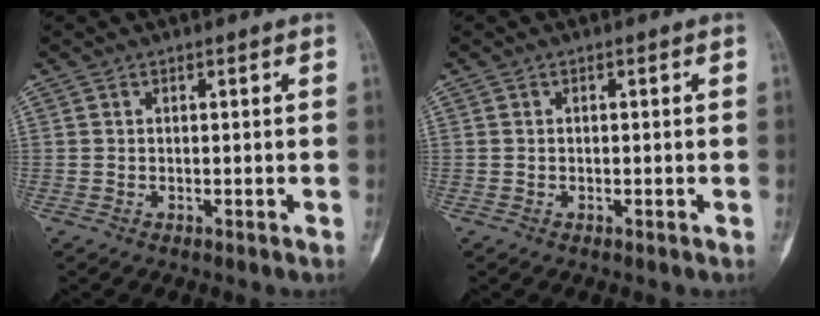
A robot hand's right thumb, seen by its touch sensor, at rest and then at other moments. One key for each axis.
{"total": 0.0}